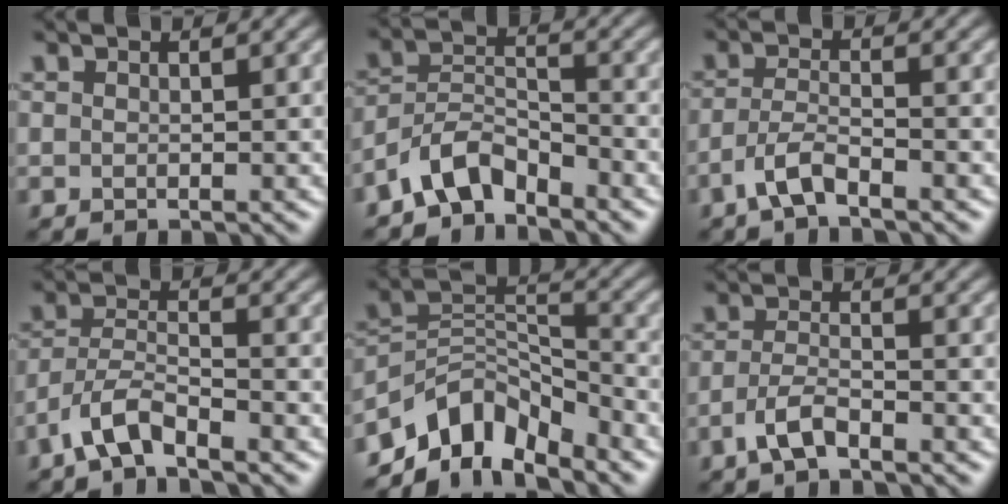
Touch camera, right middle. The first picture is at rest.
{"total": 4.6, "force": [-3.6, 2.0, 1.9], "torque": [-0.033, 0.007, -0.080]}
{"total": 2.9, "force": [-2.0, 0.7, 2.1], "torque": [-0.048, 0.005, -0.048]}
{"total": 3.9, "force": [-2.9, 1.1, 2.4], "torque": [-0.052, 0.006, -0.067]}
{"total": 7.2, "force": [-5.7, 3.3, 2.9], "torque": [-0.032, -0.002, -0.116]}
{"total": 2.7, "force": [-1.7, 0.8, 2.0], "torque": [-0.046, 0.004, -0.041]}